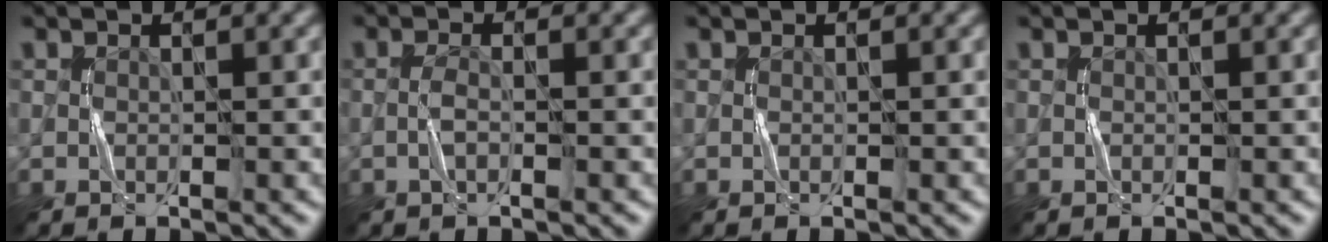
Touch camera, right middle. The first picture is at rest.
{"total": 1.4, "force": [-0.5, 0.4, 1.2], "torque": [-0.028, 0.003, -0.014]}
{"total": 0.0}
{"total": 0.0}